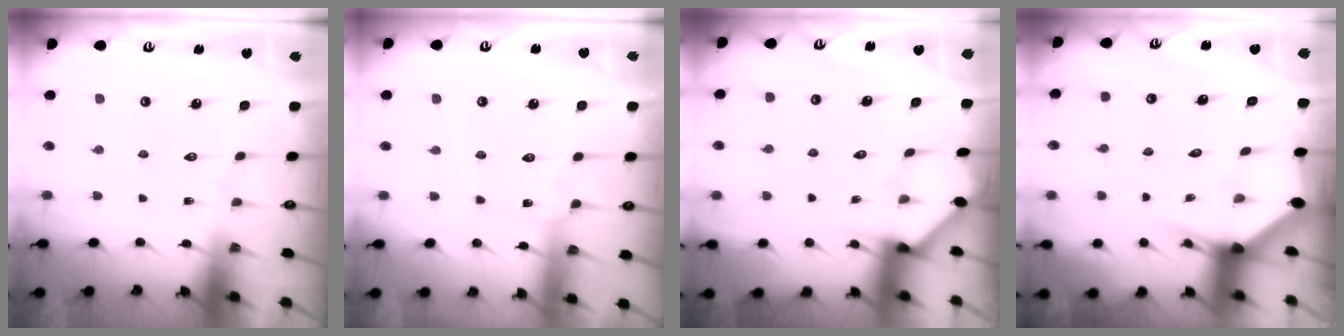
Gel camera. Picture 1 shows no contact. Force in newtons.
{"total": 1.8, "press": 1.8, "slide": 0.2}
{"total": 2.0, "press": 2.0, "slide": 0.2}
{"total": 3.7, "press": 3.7, "slide": 0.1}